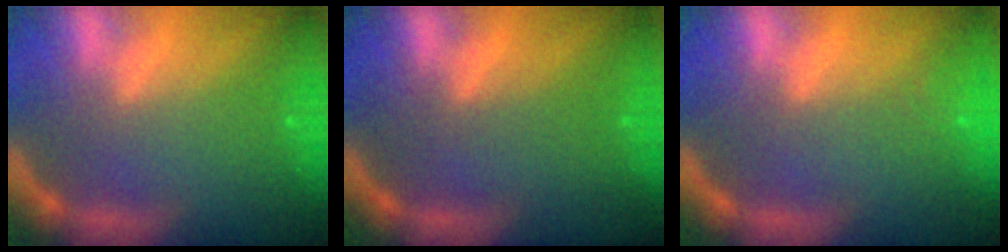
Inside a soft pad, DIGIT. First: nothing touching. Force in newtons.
{"total": 0.0}
{"total": 1.4}